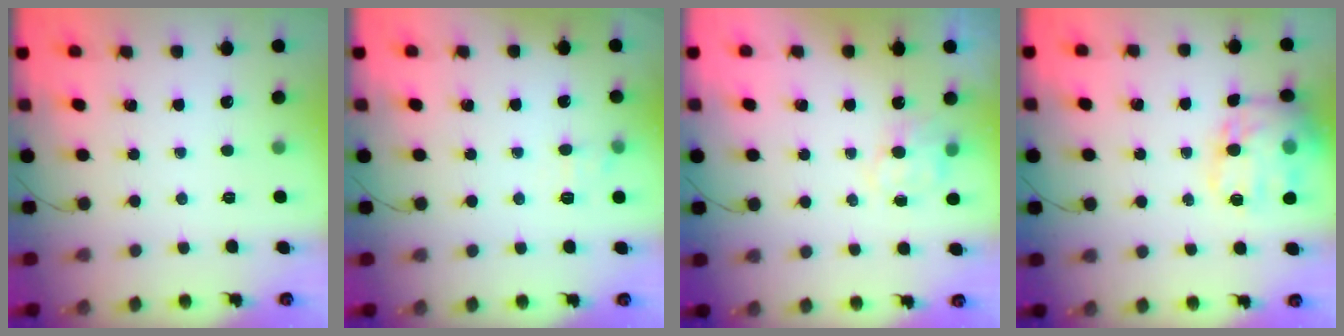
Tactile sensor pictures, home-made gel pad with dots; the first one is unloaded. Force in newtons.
{"total": 6.9, "press": 6.7, "slide": 1.7}
{"total": 5.6, "press": 5.5, "slide": 0.5}
{"total": 17.5, "press": 17.3, "slide": 2.5}